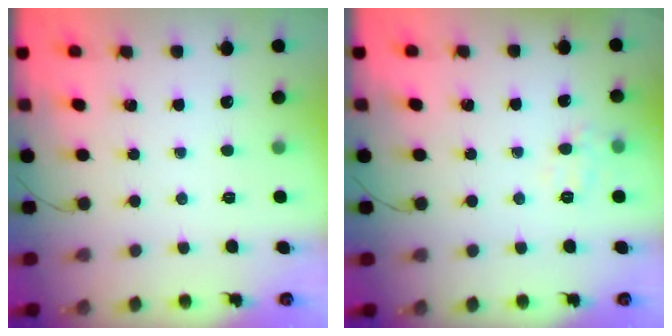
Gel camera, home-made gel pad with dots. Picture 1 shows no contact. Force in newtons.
{"total": 7.4, "press": 7.3, "slide": 1.2}